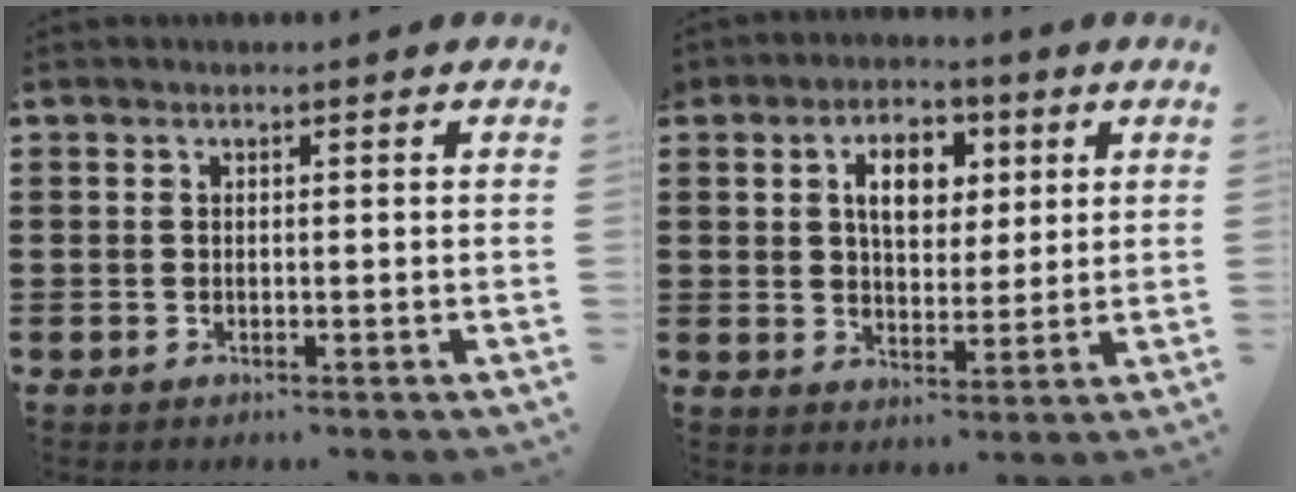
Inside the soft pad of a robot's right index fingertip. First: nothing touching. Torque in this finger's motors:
{"motor_torque": [1.98, 0.16, 1.05, 0.14]}